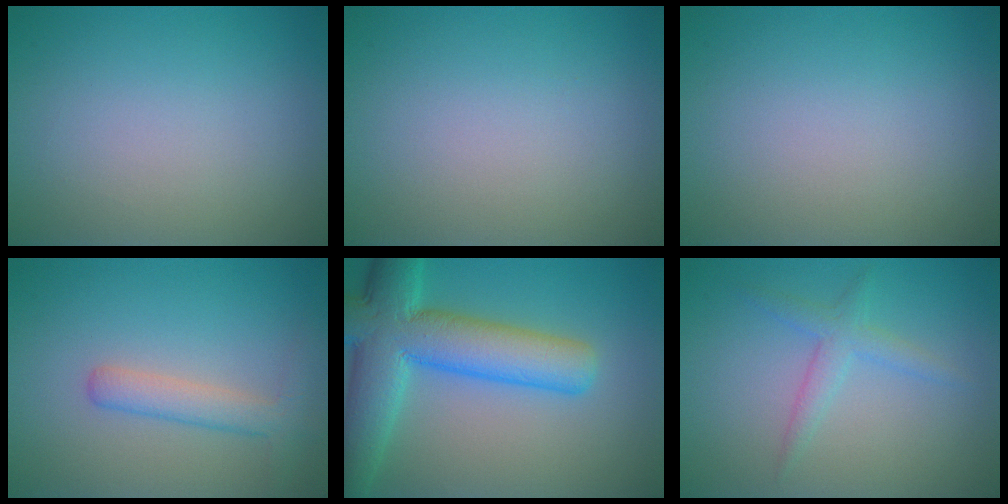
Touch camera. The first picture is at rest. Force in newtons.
{"total": 0.0}
{"total": 0.0}
{"total": 2.3, "press": 2.3, "slide": 0.1}
{"total": 9.9, "press": 9.9, "slide": 0.4}
{"total": 1.3, "press": 1.3, "slide": 0.1}